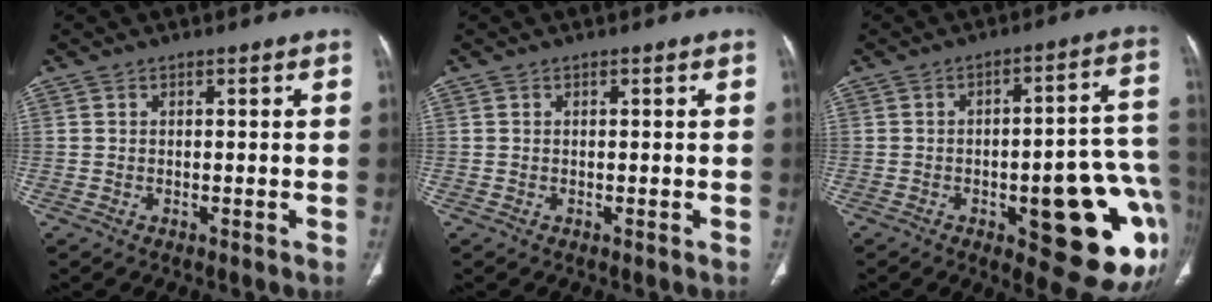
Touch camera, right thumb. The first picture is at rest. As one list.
[{"total": 0.0}, {"total": 22.3, "force": [-6.3, 7.6, 20.0], "torque": [-0.194, 0.025, -0.064]}]